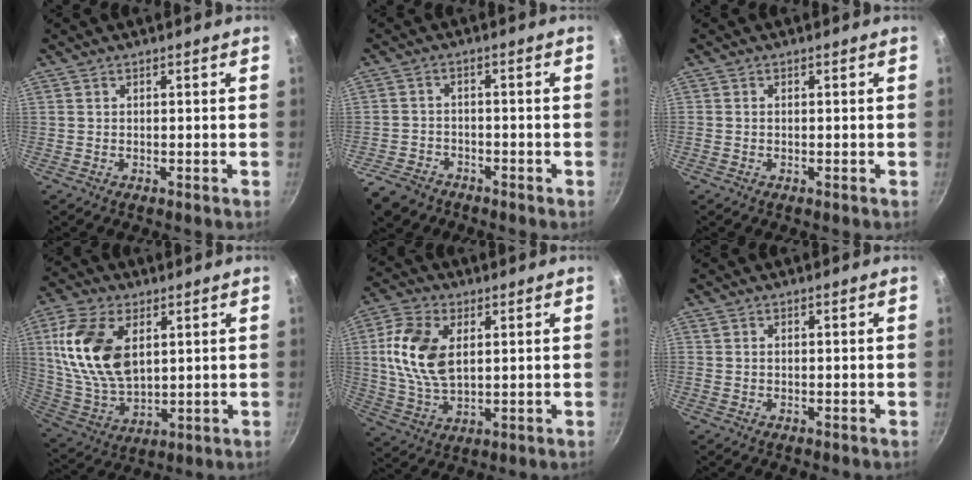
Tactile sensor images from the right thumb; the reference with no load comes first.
{"total": 6.7, "force": [-4.7, 4.3, 2.1], "torque": [-0.040, 0.042, -0.082]}
{"total": 0.5, "force": [0.0, 0.4, 0.3], "torque": [-0.006, 0.003, -0.002]}
{"total": 17.4, "force": [4.7, 10.2, 13.2], "torque": [-0.241, -0.012, 0.101]}
{"total": 13.2, "force": [2.7, 7.8, 10.3], "torque": [-0.195, -0.006, 0.053]}
{"total": 0.6, "force": [0.1, 0.5, 0.3], "torque": [-0.004, 0.003, 0.000]}